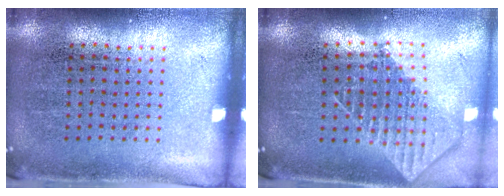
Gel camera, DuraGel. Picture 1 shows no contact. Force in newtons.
{"total": 1.9, "press": 1.5, "slide": 1.1}